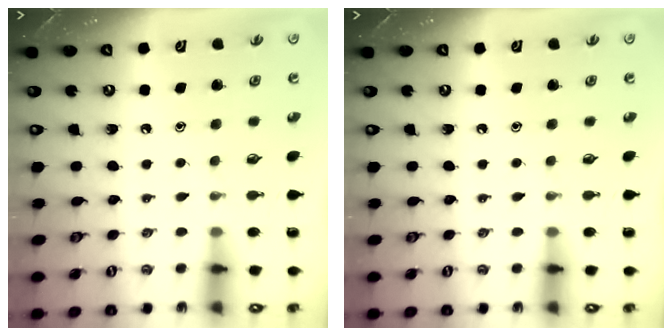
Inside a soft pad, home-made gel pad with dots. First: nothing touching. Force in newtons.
{"total": 0.0}